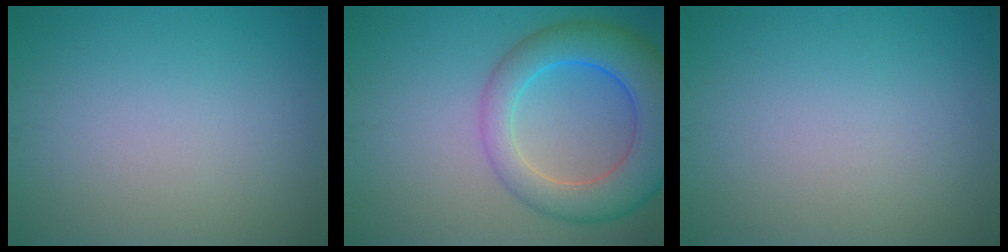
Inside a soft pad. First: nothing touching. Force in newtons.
{"total": 8.3, "press": 8.3, "slide": 0.5}
{"total": 0.0}